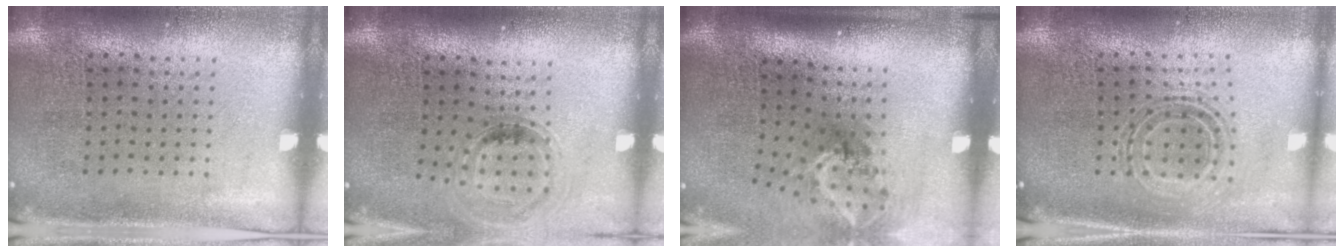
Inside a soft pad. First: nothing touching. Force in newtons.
{"total": 0.9, "press": 0.8, "slide": 0.2}
{"total": 2.0, "press": 1.4, "slide": 1.5}
{"total": 0.8, "press": 0.8, "slide": 0.3}